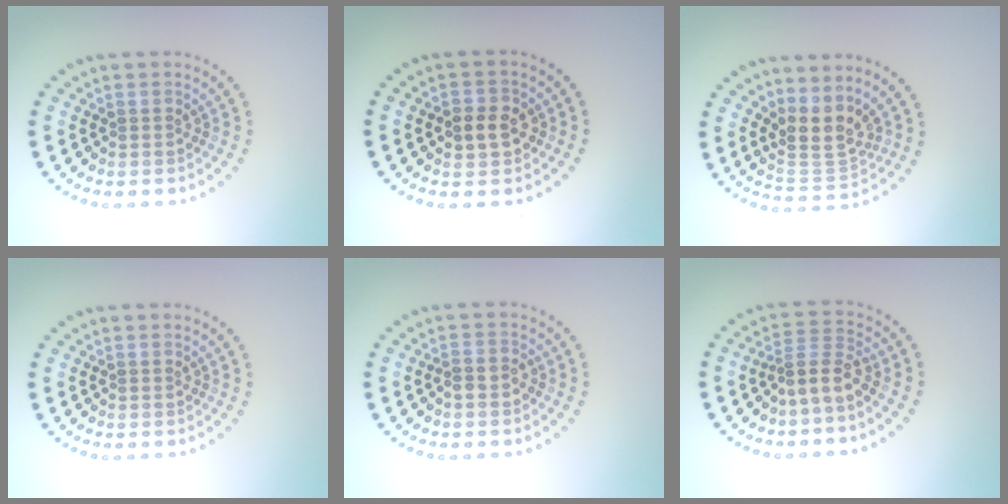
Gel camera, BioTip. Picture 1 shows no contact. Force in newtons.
{"total": 2.7, "press": 2.7, "slide": 0.5}
{"total": 3.5, "press": 2.6, "slide": 2.3}
{"total": 0.0}
{"total": 1.2, "press": 0.9, "slide": 0.7}
{"total": 2.8, "press": 2.0, "slide": 2.0}